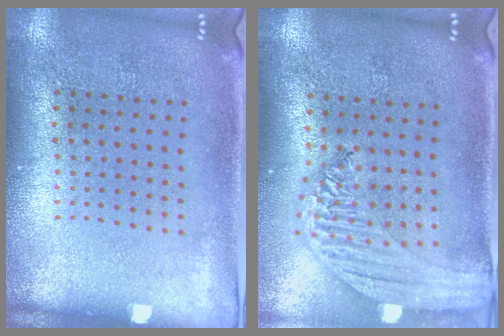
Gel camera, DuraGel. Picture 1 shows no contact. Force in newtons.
{"total": 2.2, "press": 2.0, "slide": 1.0}